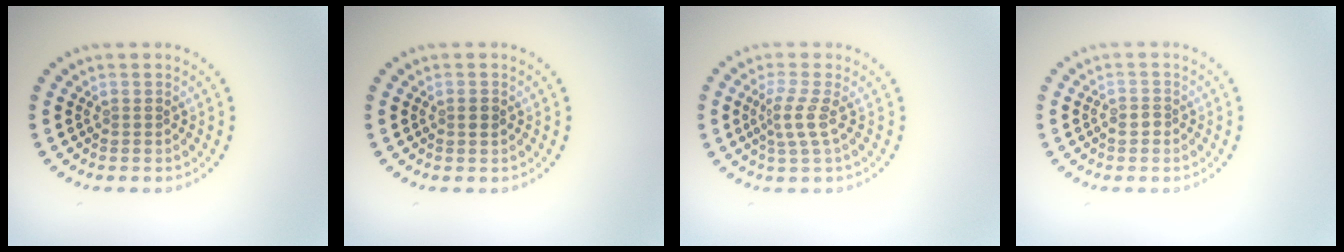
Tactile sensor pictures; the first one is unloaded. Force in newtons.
{"total": 0.9, "press": 0.8, "slide": 0.3}
{"total": 2.3, "press": 1.5, "slide": 1.6}
{"total": 1.3, "press": 1.2, "slide": 0.6}